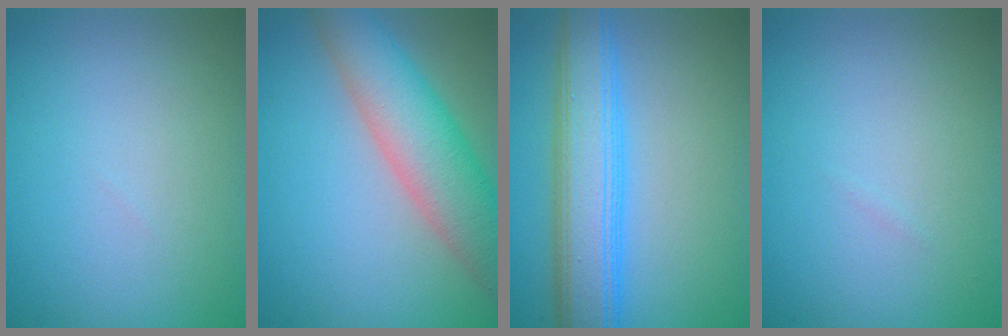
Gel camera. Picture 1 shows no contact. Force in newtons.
{"total": 7.6, "press": 7.6, "slide": 0.5}
{"total": 8.1, "press": 8.1, "slide": 0.1}
{"total": 0.0}